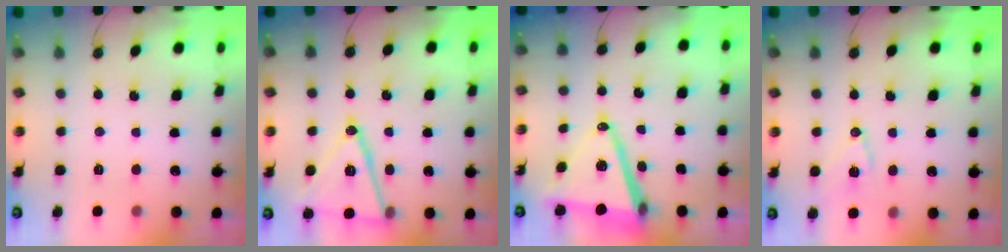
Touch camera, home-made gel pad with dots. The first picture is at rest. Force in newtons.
{"total": 17.0, "press": 16.6, "slide": 3.4}
{"total": 15.0, "press": 14.5, "slide": 3.9}
{"total": 10.1, "press": 10.1, "slide": 0.8}